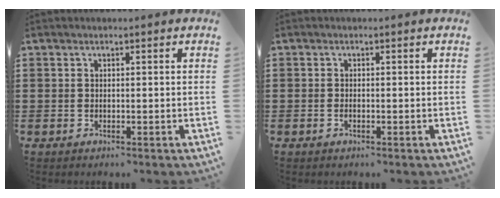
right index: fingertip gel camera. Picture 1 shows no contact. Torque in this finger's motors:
{"motor_torque": [0.54, 1.09, 0.03, -0.01]}